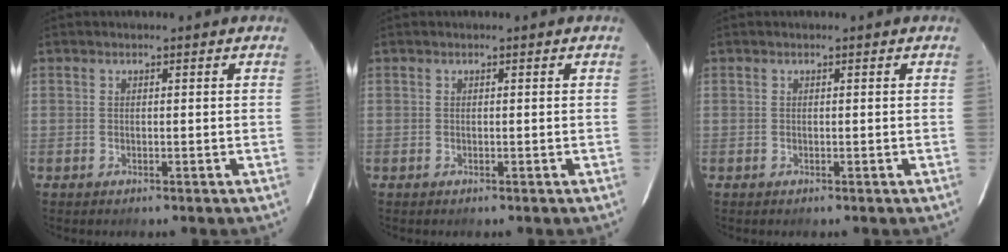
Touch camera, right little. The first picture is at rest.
{"total": 0.0}
{"total": 0.0}